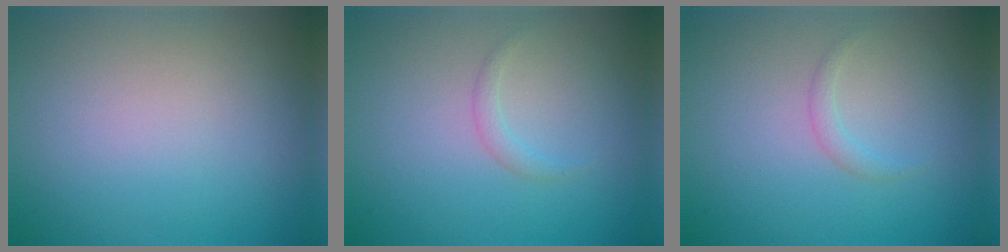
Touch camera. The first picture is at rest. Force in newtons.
{"total": 0.9, "press": 0.9, "slide": 0.1}
{"total": 0.9, "press": 0.9, "slide": 0.1}